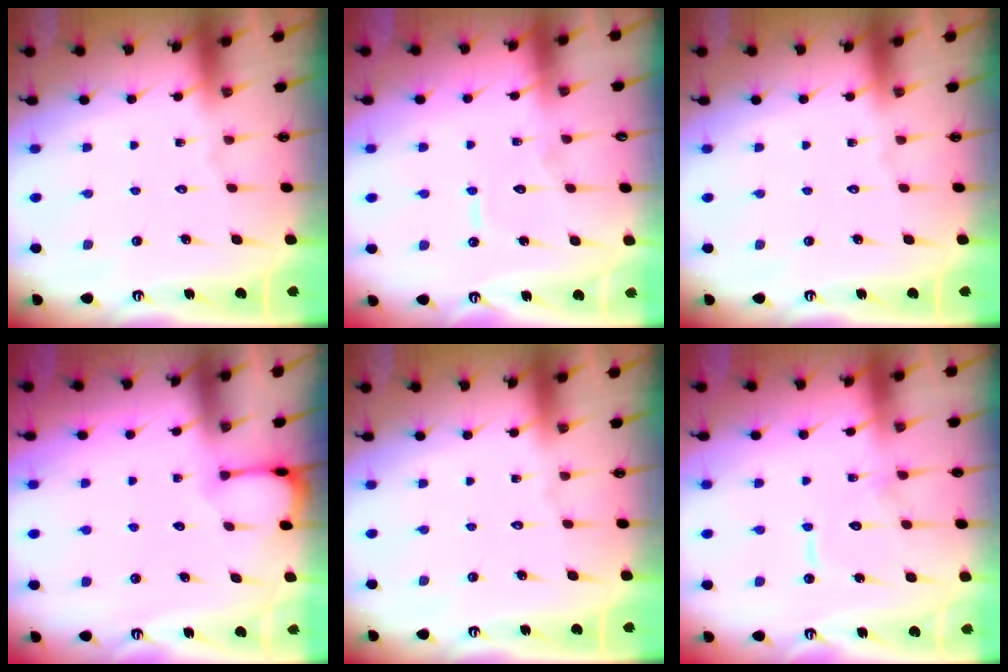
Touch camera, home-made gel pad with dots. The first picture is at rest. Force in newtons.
{"total": 5.4, "press": 5.4, "slide": 0.4}
{"total": 0.0}
{"total": 3.6, "press": 3.6, "slide": 0.3}
{"total": 0.0}
{"total": 10.4, "press": 10.4, "slide": 1.0}